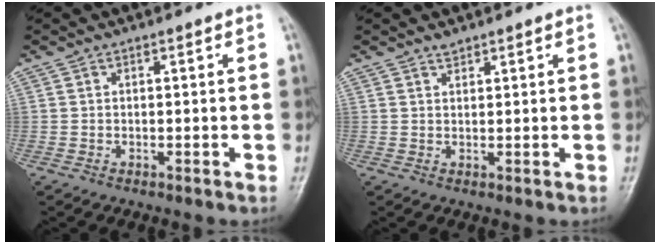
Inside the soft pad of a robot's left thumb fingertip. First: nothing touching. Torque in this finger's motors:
{"motor_torque": [-0.15, 0.08, -0.19, -0.05, 0.00]}